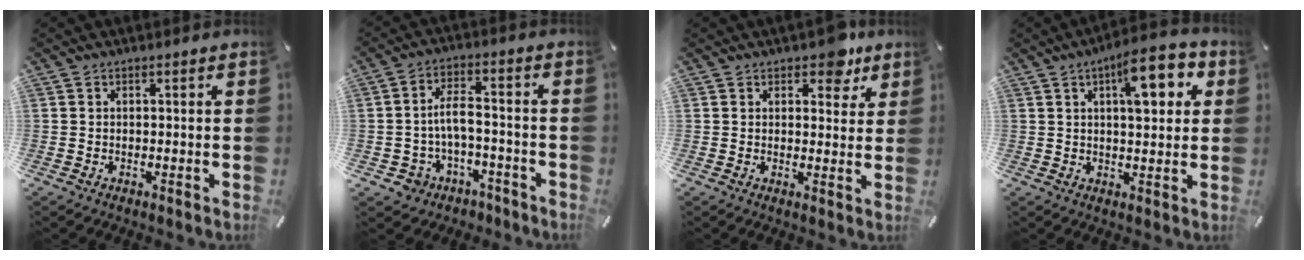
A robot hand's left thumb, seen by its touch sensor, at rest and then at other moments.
{"total": 7.1, "force": [-1.5, 5.3, 4.6], "torque": [-0.097, 0.013, -0.030]}
{"total": 6.5, "force": [4.4, 3.6, 3.3], "torque": [-0.021, -0.024, 0.069]}
{"total": 10.4, "force": [4.5, 4.0, 8.5], "torque": [-0.114, -0.019, 0.067]}